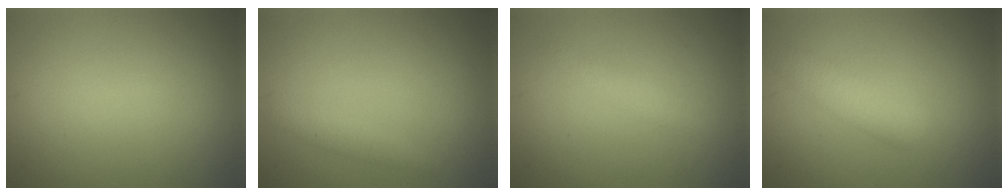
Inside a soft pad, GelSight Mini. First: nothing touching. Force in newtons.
{"total": 1.1, "press": 1.1, "slide": 0.1}
{"total": 1.2, "press": 1.2, "slide": 0.0}
{"total": 2.6, "press": 2.6, "slide": 0.1}